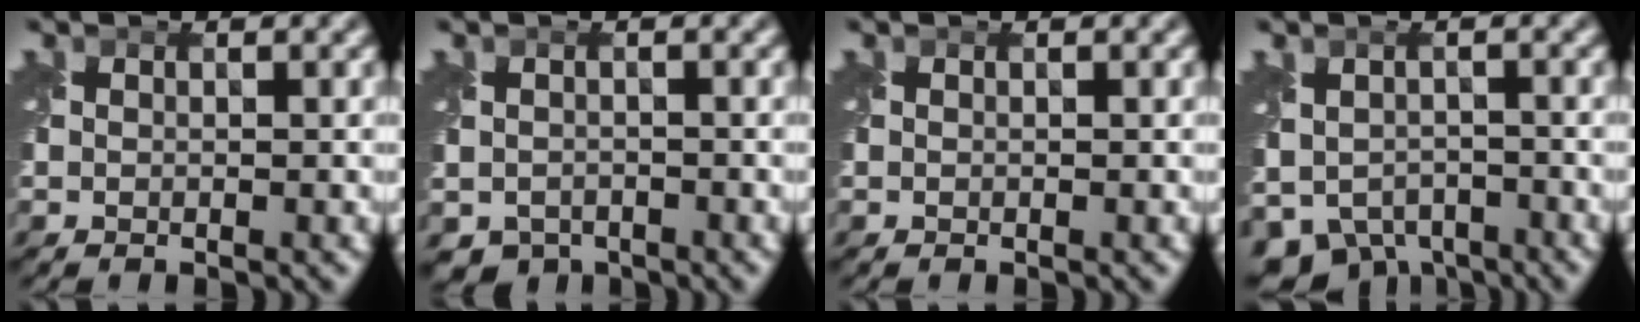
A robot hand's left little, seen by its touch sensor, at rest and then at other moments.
{"total": 2.3, "force": [-1.7, 1.5, 0.5], "torque": [-0.008, -0.017, -0.032]}
{"total": 0.0}
{"total": 6.1, "force": [-3.5, 4.2, 2.8], "torque": [-0.054, -0.027, -0.056]}